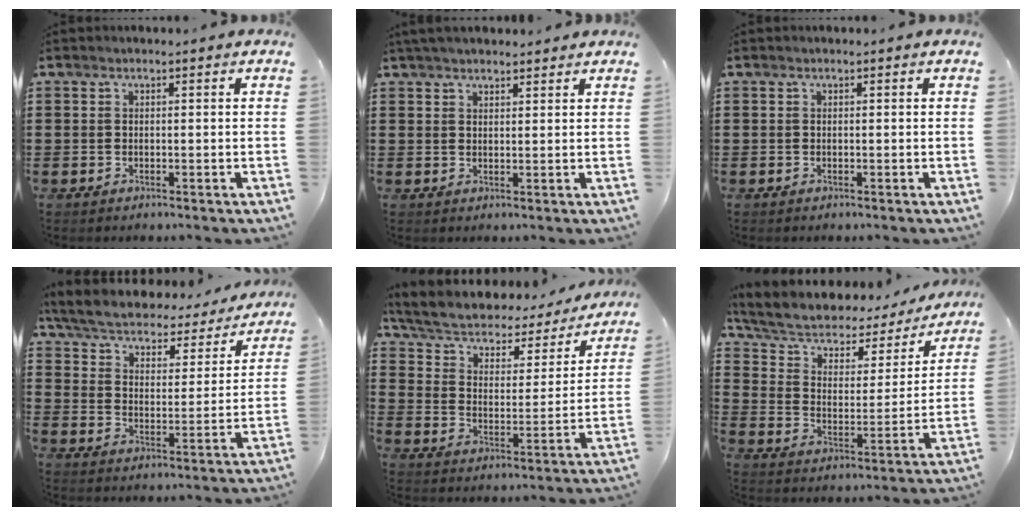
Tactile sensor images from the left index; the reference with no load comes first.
{"total": 2.6, "force": [2.5, 0.5, 0.8], "torque": [-0.022, 0.001, 0.048]}
{"total": 0.0}
{"total": 4.1, "force": [3.7, 1.1, 1.4], "torque": [-0.050, -0.028, 0.057]}
{"total": 4.4, "force": [3.2, 2.1, 2.1], "torque": [-0.060, -0.027, 0.049]}
{"total": 5.5, "force": [3.7, 3.0, 2.6], "torque": [-0.071, -0.023, 0.060]}